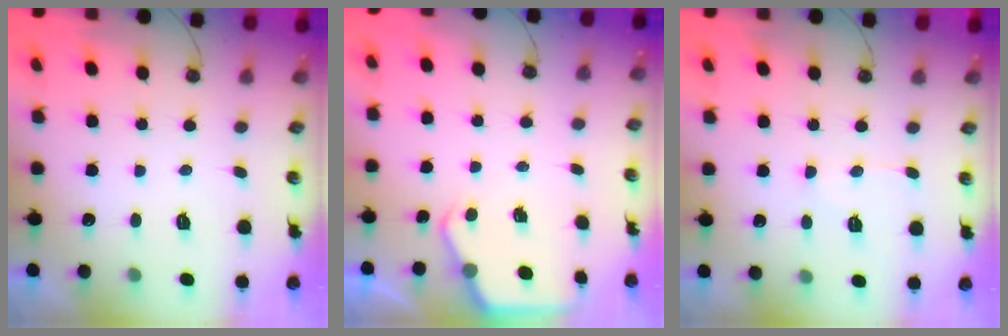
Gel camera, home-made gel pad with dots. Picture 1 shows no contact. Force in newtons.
{"total": 2.8, "press": 2.8, "slide": 0.0}
{"total": 7.1, "press": 7.0, "slide": 0.6}